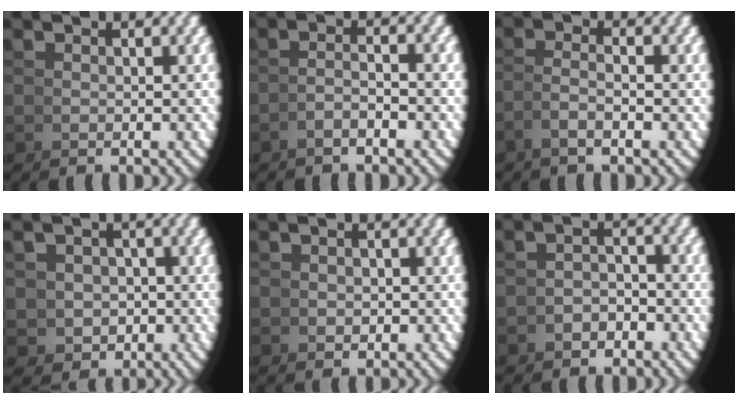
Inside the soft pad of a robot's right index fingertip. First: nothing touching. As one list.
[{"total": 1.7, "force": [-1.2, -0.5, 1.0], "torque": [-0.002, 0.005, -0.025]}, {"total": 1.9, "force": [-0.6, -0.6, 1.7], "torque": [-0.034, 0.000, -0.009]}, {"total": 4.9, "force": [-0.9, 4.4, 1.8], "torque": [-0.028, -0.020, -0.004]}, {"total": 0.6, "force": [0.1, 0.5, 0.3], "torque": [-0.002, -0.001, 0.008]}, {"total": 2.1, "force": [-1.8, 0.9, 0.4], "torque": [0.015, 0.001, -0.035]}]